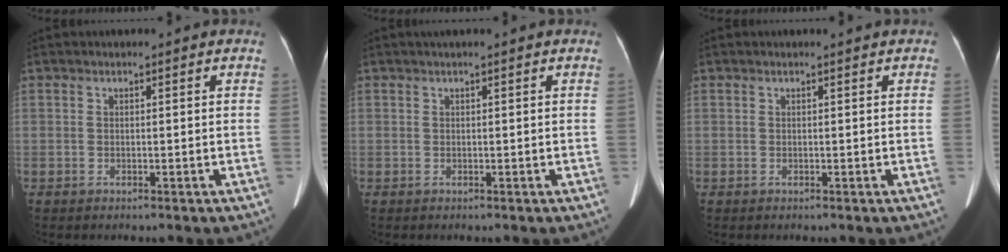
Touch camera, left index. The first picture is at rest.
{"total": 1.5, "force": [1.1, -0.2, 1.0], "torque": [-0.015, 0.019, 0.021]}
{"total": 1.2, "force": [1.1, 0.2, 0.6], "torque": [-0.008, 0.019, 0.012]}